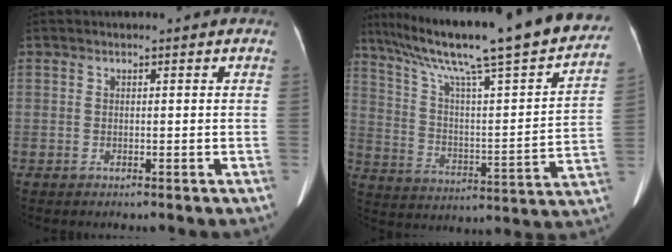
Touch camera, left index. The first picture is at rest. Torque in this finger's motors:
{"motor_torque": [0.21, -1.93, 0.42, 0.12]}